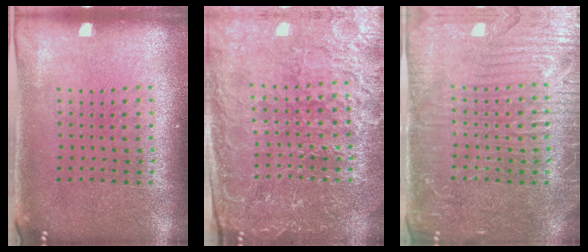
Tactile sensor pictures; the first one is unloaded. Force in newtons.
{"total": 4.0, "press": 3.8, "slide": 1.0}
{"total": 4.2, "press": 4.0, "slide": 1.4}